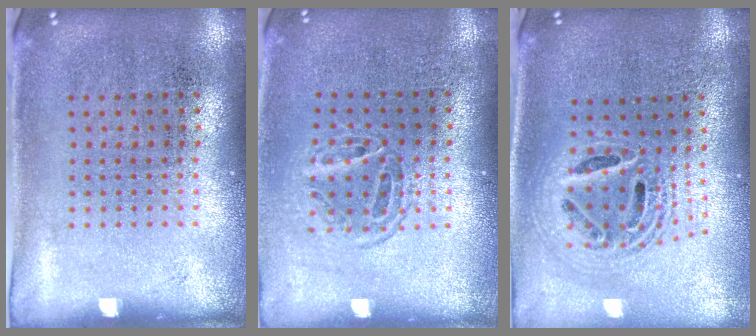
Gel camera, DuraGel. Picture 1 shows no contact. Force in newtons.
{"total": 1.4, "press": 1.1, "slide": 0.8}
{"total": 2.1, "press": 1.7, "slide": 1.3}